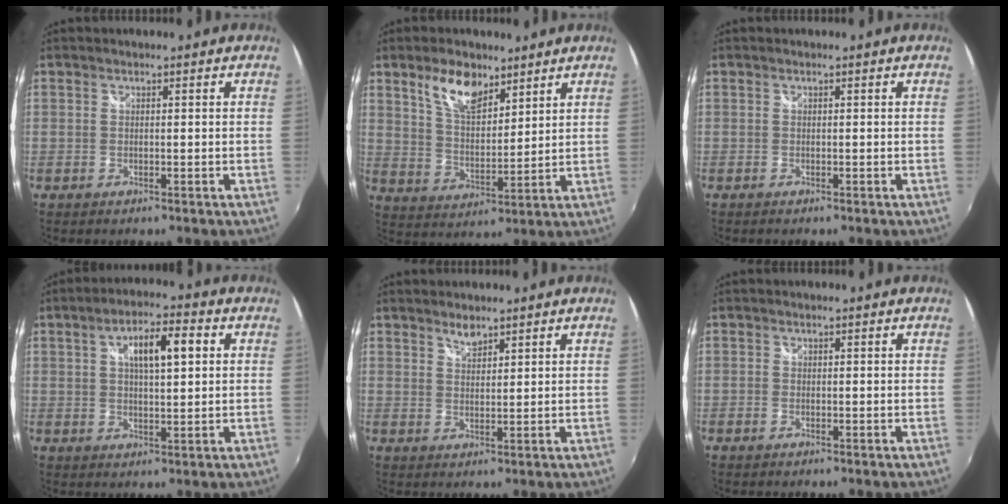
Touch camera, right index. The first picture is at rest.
{"total": 9.3, "force": [6.1, 4.3, 5.6], "torque": [-0.100, 0.008, 0.115]}
{"total": 0.0}
{"total": 8.3, "force": [2.3, 2.7, 7.5], "torque": [-0.122, 0.014, 0.039]}
{"total": 2.5, "force": [2.2, 0.9, 1.0], "torque": [-0.013, 0.001, 0.039]}
{"total": 0.7, "force": [-0.6, 0.5, 0.1], "torque": [-0.003, -0.003, -0.013]}